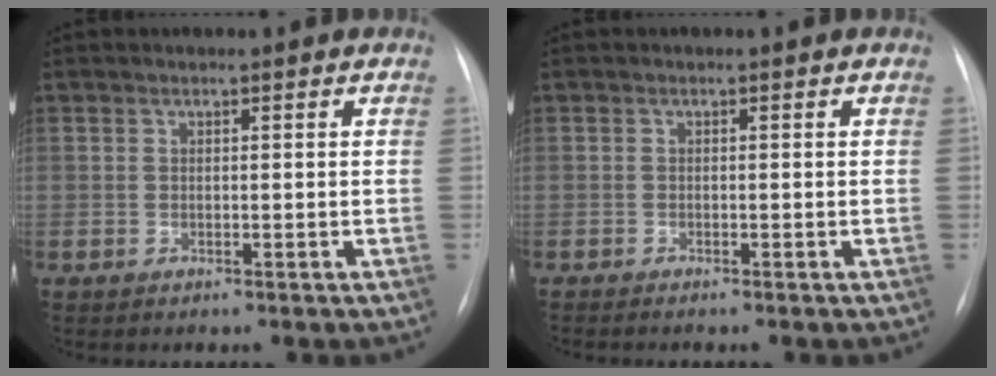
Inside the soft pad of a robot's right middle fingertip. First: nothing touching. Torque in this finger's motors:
{"motor_torque": [0.59, -0.76, 0.00, 0.01]}